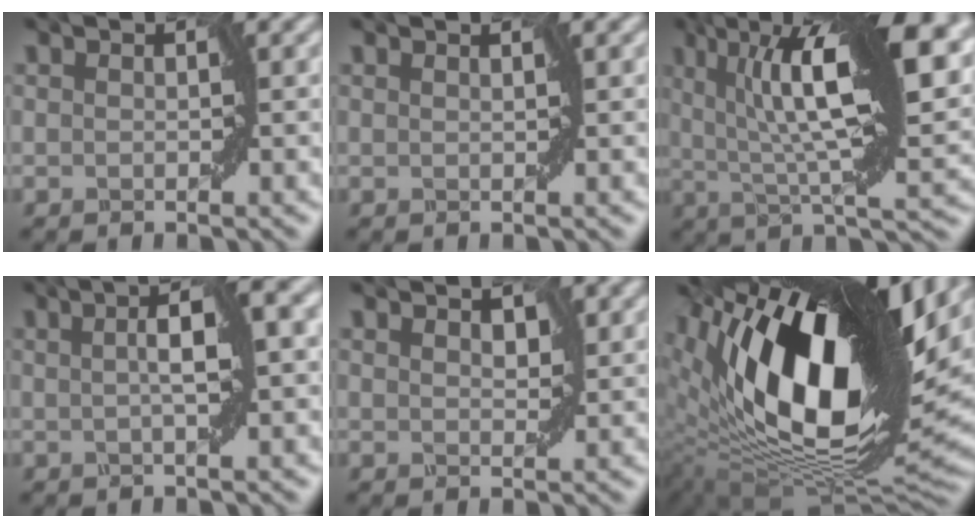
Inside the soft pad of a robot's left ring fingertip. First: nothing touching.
{"total": 0.6, "force": [0.5, -0.1, 0.2], "torque": [0.000, 0.002, 0.008]}
{"total": 14.1, "force": [4.9, 3.7, 12.7], "torque": [-0.184, 0.013, 0.075]}
{"total": 4.9, "force": [1.0, 1.0, 4.7], "torque": [-0.068, 0.018, 0.013]}
{"total": 1.7, "force": [1.3, 0.6, 0.9], "torque": [-0.011, -0.001, 0.027]}
{"total": 18.9, "force": [6.1, 7.9, 16.0], "torque": [-0.276, 0.014, 0.095]}